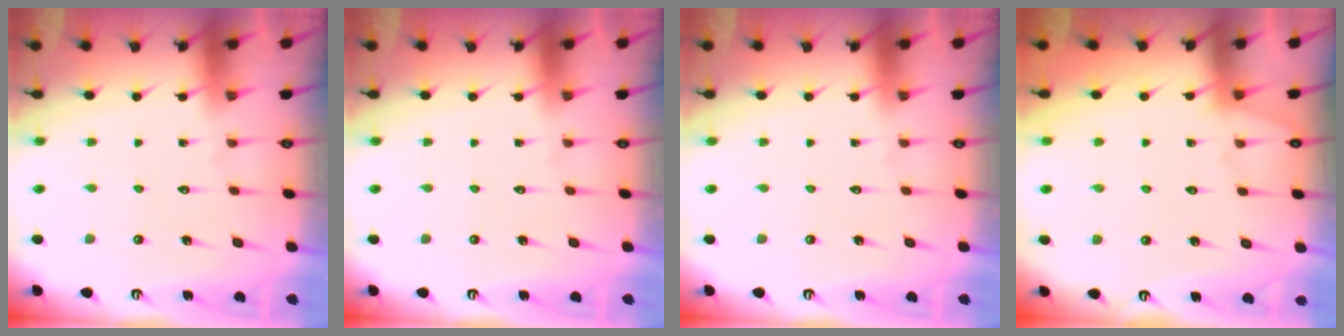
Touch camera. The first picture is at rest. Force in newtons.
{"total": 0.0}
{"total": 0.0}
{"total": 2.6, "press": 2.6, "slide": 0.4}